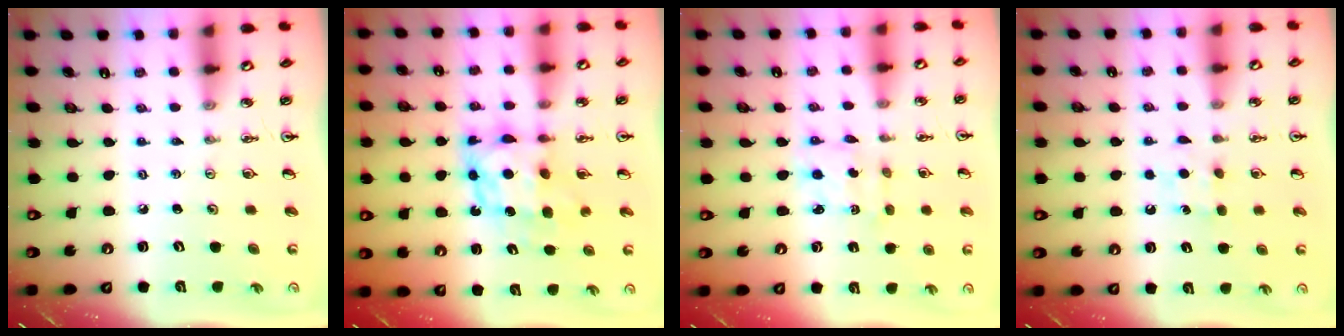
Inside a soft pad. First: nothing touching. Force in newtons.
{"total": 7.7, "press": 7.7, "slide": 0.7}
{"total": 2.3, "press": 2.2, "slide": 0.7}
{"total": 5.5, "press": 5.4, "slide": 0.8}